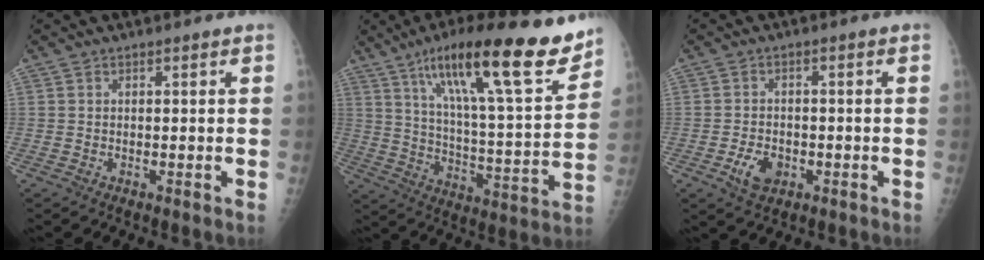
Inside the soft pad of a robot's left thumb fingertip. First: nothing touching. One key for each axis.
{"total": 24.5, "fx": 15.8, "fy": 4.8, "fz": 18.1, "tx": -0.265, "ty": -0.053, "tz": 0.256}
{"total": 4.9, "fx": -2.0, "fy": 3.3, "fz": 3.0, "tx": -0.045, "ty": 0.008, "tz": -0.030}